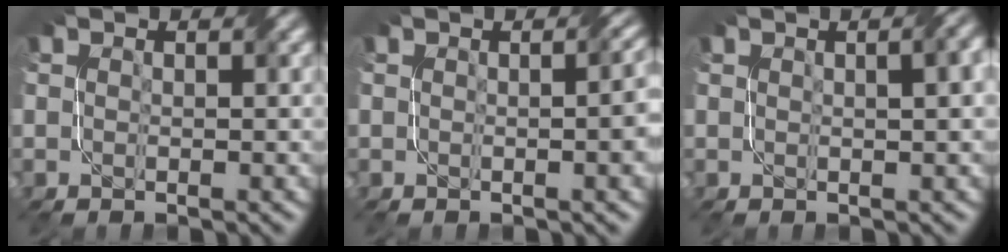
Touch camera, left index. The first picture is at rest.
{"total": 4.0, "force": [0.0, 1.5, 3.8], "torque": [-0.023, 0.012, 0.002]}
{"total": 3.8, "force": [1.2, 1.4, 3.4], "torque": [-0.025, 0.016, 0.007]}